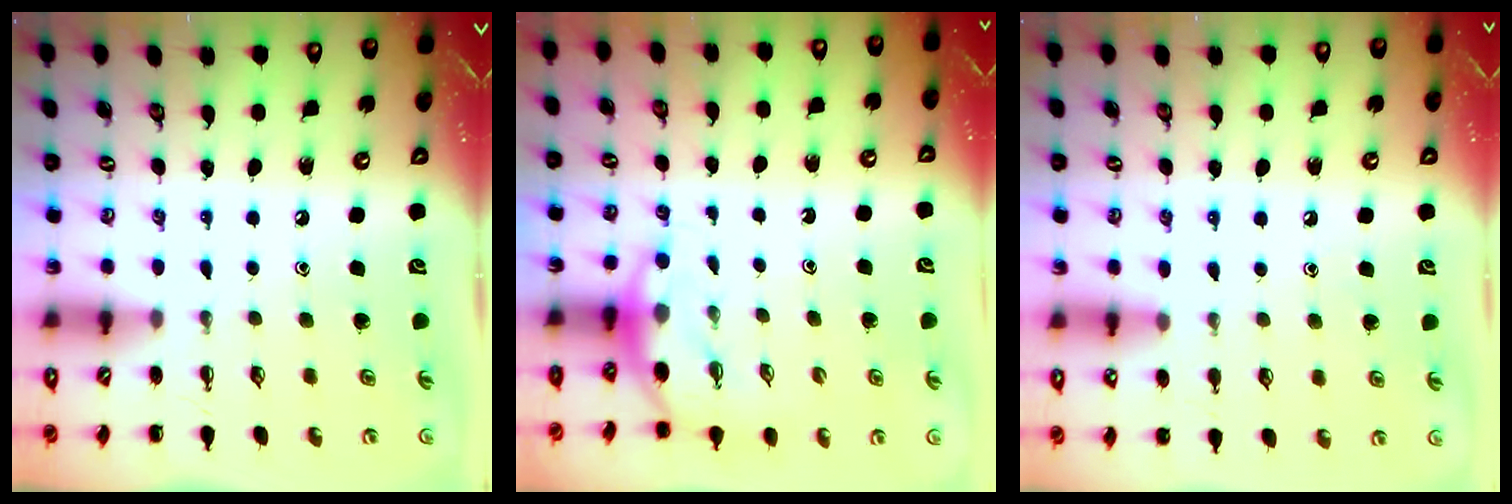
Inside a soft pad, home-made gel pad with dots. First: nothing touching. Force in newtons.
{"total": 6.2, "press": 6.0, "slide": 1.2}
{"total": 7.8, "press": 7.5, "slide": 2.0}